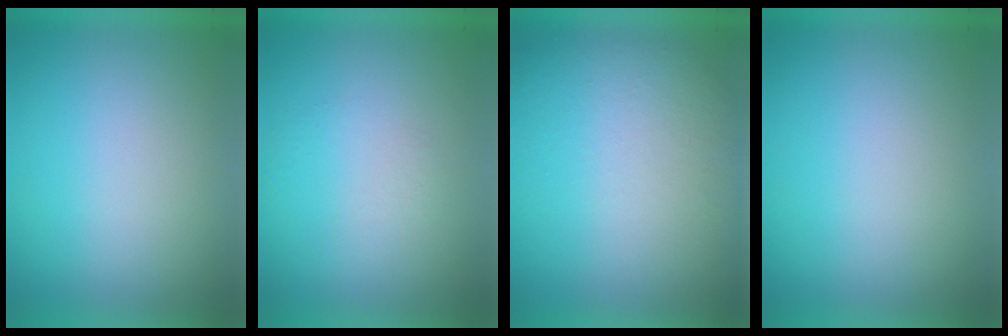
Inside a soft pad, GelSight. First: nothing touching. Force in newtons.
{"total": 1.2}
{"total": 3.0}
{"total": 0.0}